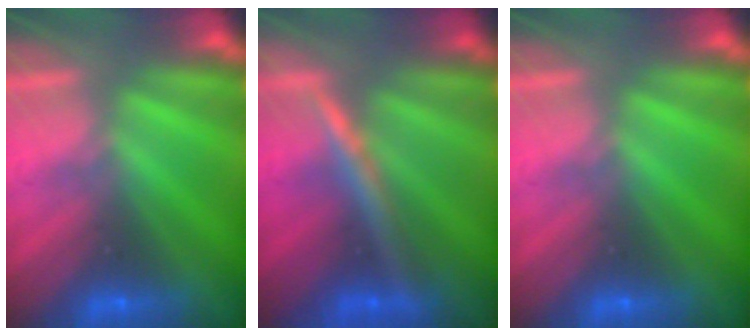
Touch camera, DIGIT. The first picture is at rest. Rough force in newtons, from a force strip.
{"total": 2.5}
{"total": 0.0}